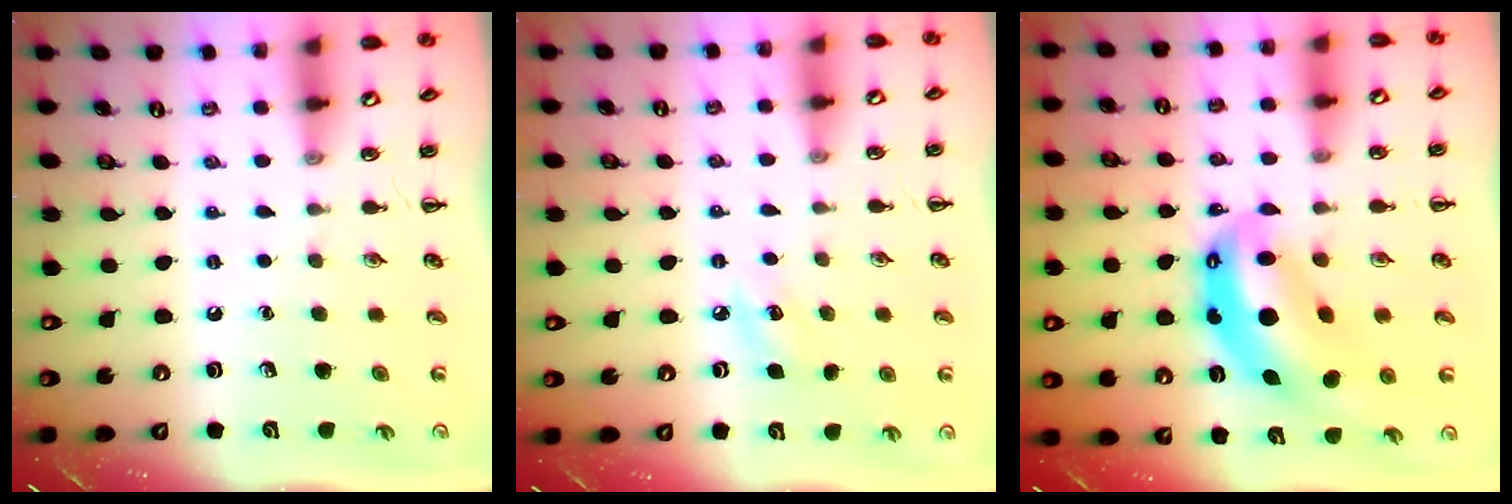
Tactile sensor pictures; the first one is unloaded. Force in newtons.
{"total": 6.3, "press": 6.0, "slide": 2.0}
{"total": 11.8, "press": 11.4, "slide": 3.1}